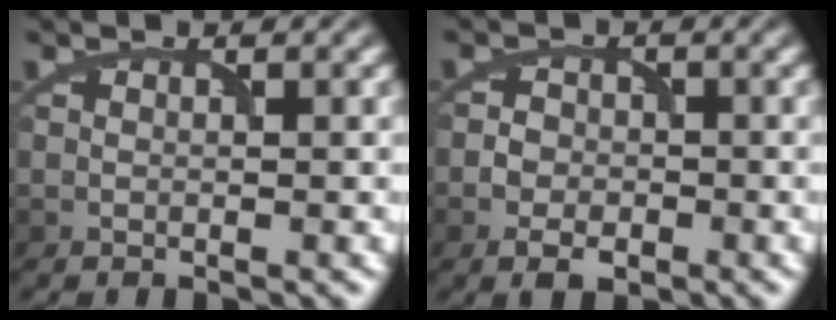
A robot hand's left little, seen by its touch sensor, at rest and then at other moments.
{"total": 3.1, "force": [-1.6, 2.1, 1.7], "torque": [-0.019, 0.002, -0.036]}